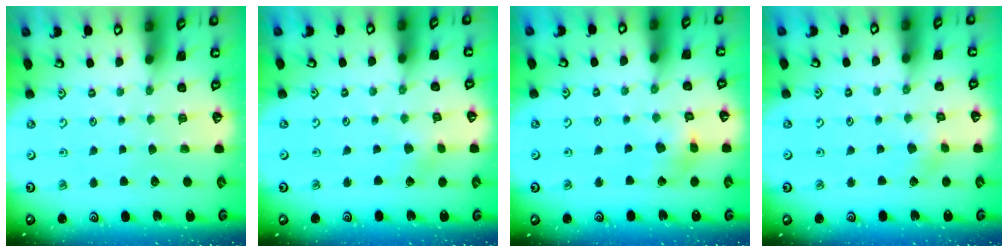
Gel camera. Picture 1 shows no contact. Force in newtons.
{"total": 1.5, "press": 1.5, "slide": 0.2}
{"total": 7.0, "press": 6.9, "slide": 0.5}
{"total": 2.5, "press": 2.4, "slide": 0.7}